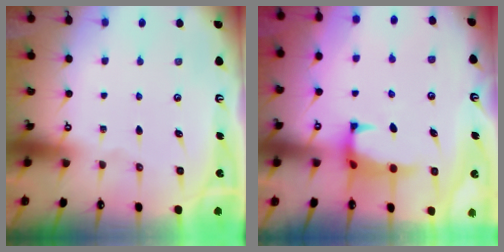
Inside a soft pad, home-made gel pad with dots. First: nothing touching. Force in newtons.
{"total": 1.5, "press": 1.3, "slide": 0.7}